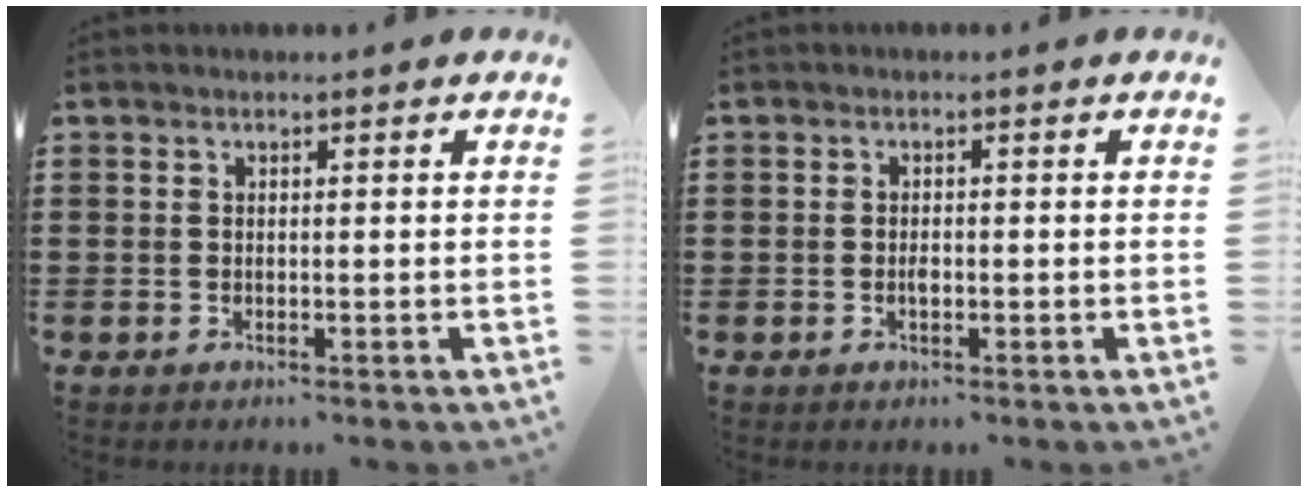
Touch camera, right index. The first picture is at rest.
{"total": 1.2, "force": [-0.3, 0.4, 1.1], "torque": [-0.022, -0.006, -0.004]}